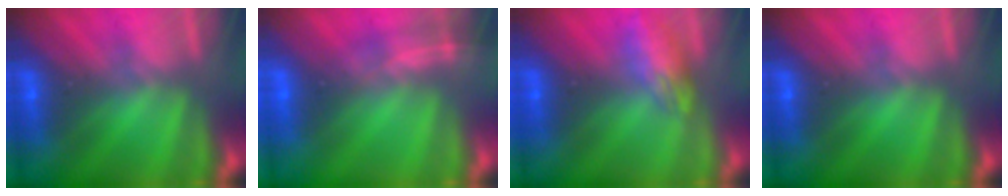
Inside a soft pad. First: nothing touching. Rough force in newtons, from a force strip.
{"total": 1.8}
{"total": 2.4}
{"total": 0.0}